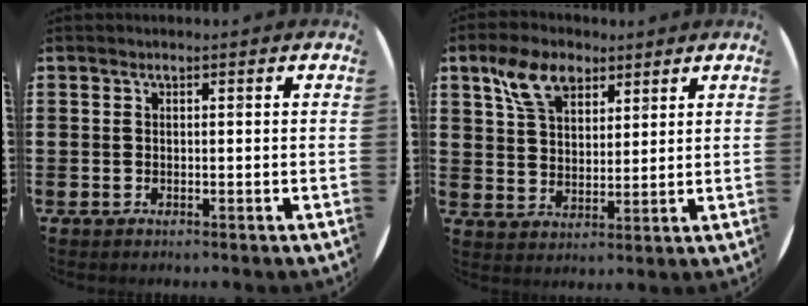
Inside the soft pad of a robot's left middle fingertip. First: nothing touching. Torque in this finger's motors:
{"motor_torque": [1.16, -0.98, 0.12, 0.03]}